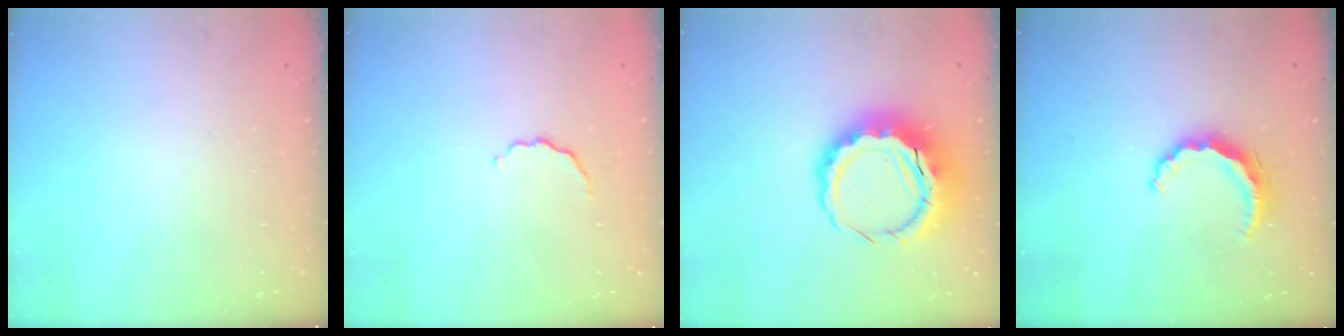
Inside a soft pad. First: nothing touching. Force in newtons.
{"total": 4.1, "press": 4.0, "slide": 1.0}
{"total": 12.7, "press": 12.4, "slide": 2.7}
{"total": 7.2, "press": 7.1, "slide": 0.9}